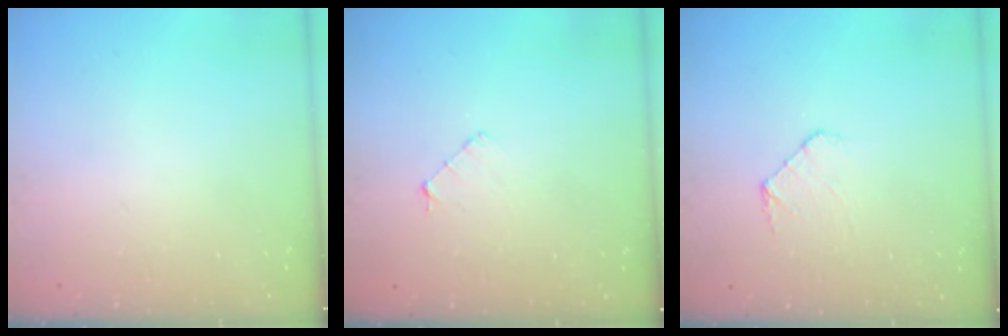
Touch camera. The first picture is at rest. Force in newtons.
{"total": 3.5, "press": 3.5, "slide": 0.3}
{"total": 5.5, "press": 5.5, "slide": 0.5}